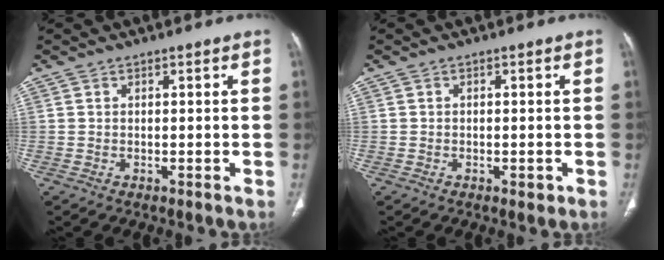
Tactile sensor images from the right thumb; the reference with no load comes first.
{"total": 1.3, "force": [-0.5, 0.8, 0.9], "torque": [-0.008, 0.000, -0.006]}